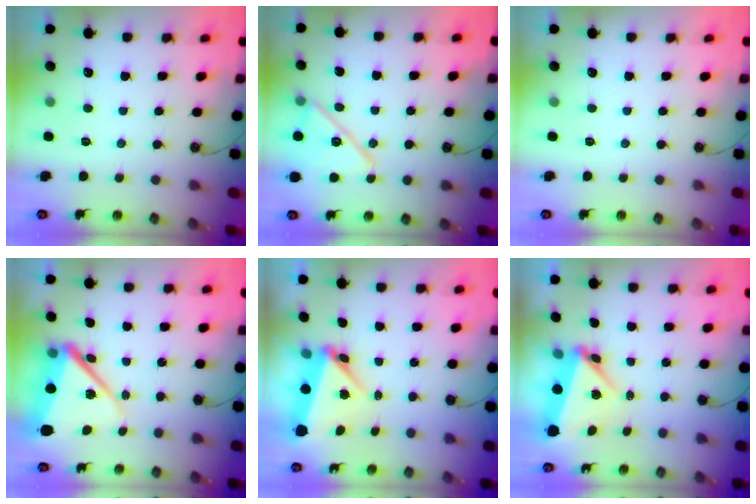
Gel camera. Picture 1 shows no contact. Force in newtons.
{"total": 15.5, "press": 15.4, "slide": 1.1}
{"total": 0.0}
{"total": 13.1, "press": 12.9, "slide": 1.8}
{"total": 6.5, "press": 5.0, "slide": 4.2}
{"total": 5.5, "press": 5.5, "slide": 0.7}